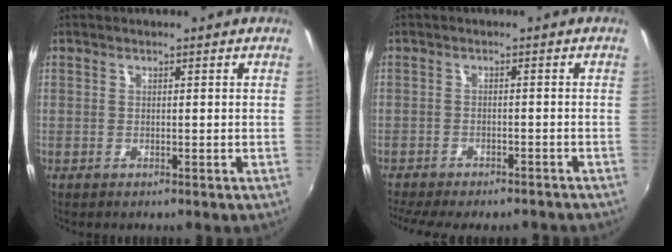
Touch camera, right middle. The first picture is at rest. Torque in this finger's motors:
{"motor_torque": [1.11, -1.03, 0.42, 0.13]}